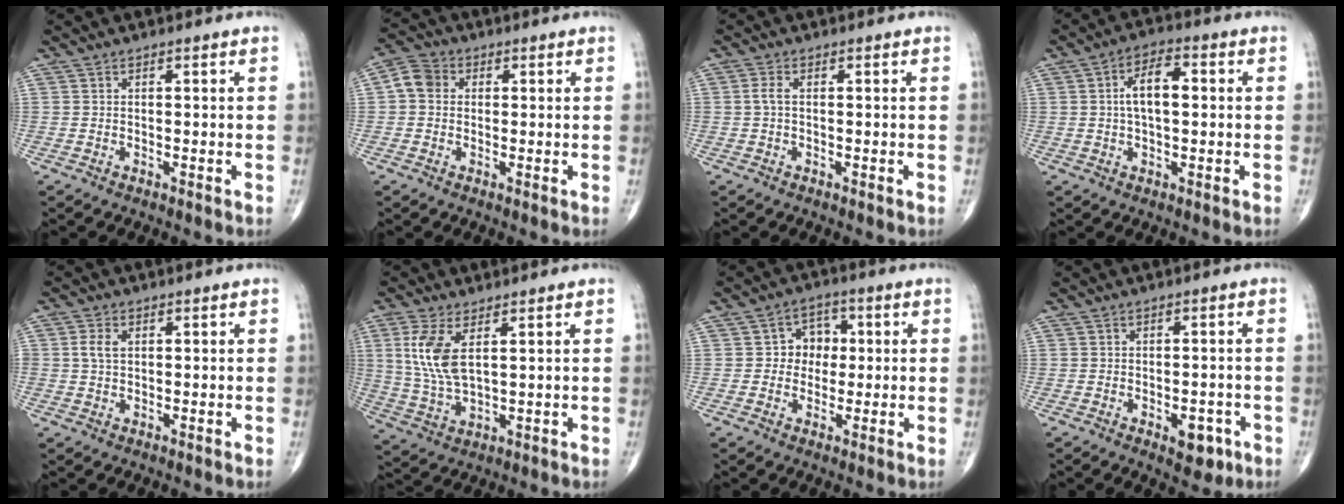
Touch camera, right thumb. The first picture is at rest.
{"total": 4.7, "force": [0.4, 4.0, 2.4], "torque": [-0.036, 0.013, -0.002]}
{"total": 1.9, "force": [0.1, 0.9, 1.7], "torque": [-0.039, 0.000, 0.000]}
{"total": 7.4, "force": [0.9, 3.5, 6.4], "torque": [-0.106, 0.015, 0.009]}
{"total": 3.1, "force": [0.7, 2.1, 2.2], "torque": [-0.045, 0.004, 0.015]}
{"total": 9.4, "force": [2.9, 4.0, 8.0], "torque": [-0.175, -0.011, 0.068]}
{"total": 5.9, "force": [0.4, 5.2, 2.7], "torque": [0.000, 0.011, -0.002]}
{"total": 5.0, "force": [-2.1, 2.7, 3.6], "torque": [-0.029, 0.008, -0.021]}